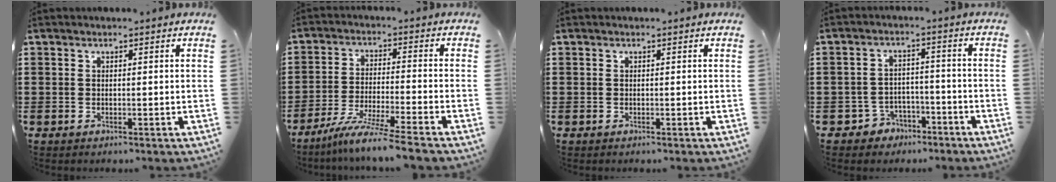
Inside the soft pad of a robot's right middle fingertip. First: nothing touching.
{"total": 7.5, "force": [-6.5, -0.9, 3.6], "torque": [-0.073, -0.023, -0.123]}
{"total": 0.0}
{"total": 3.9, "force": [-3.4, 1.9, 0.2], "torque": [-0.023, 0.004, -0.073]}